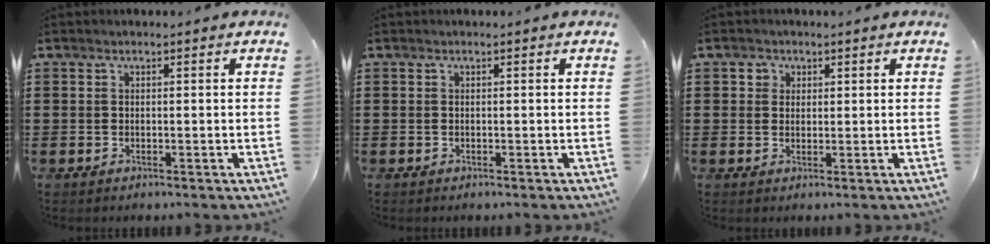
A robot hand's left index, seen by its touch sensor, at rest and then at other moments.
{"total": 0.0}
{"total": 1.9, "force": [0.8, 1.7, 0.3], "torque": [-0.004, 0.005, 0.010]}